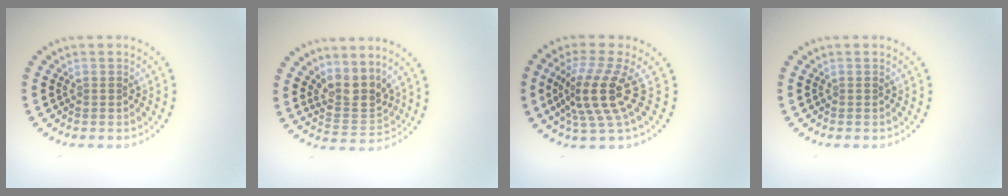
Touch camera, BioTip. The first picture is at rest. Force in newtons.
{"total": 3.3, "press": 2.5, "slide": 2.1}
{"total": 4.7, "press": 3.4, "slide": 3.2}
{"total": 0.0}